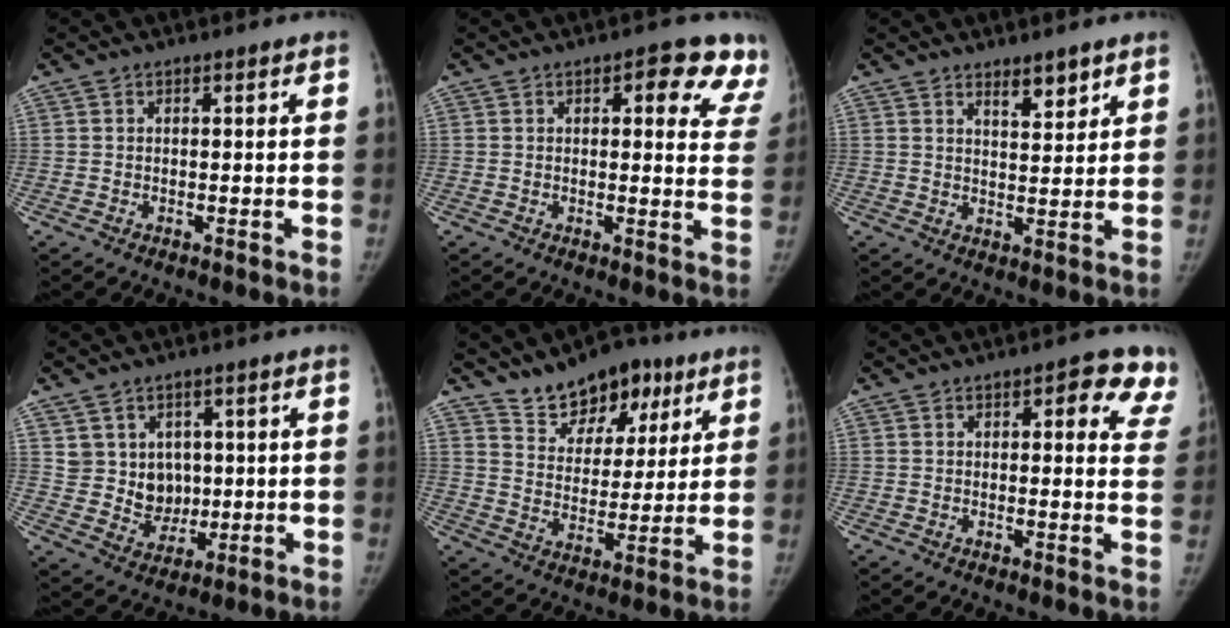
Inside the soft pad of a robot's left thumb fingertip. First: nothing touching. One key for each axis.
{"total": 11.9, "fx": 6.6, "fy": 5.0, "fz": 8.5, "tx": -0.052, "ty": -0.024, "tz": 0.057}
{"total": 4.5, "fx": 3.3, "fy": 1.5, "fz": 2.7, "tx": -0.026, "ty": -0.027, "tz": 0.052}
{"total": 7.5, "fx": 2.0, "fy": 6.8, "fz": 2.3, "tx": 0.003, "ty": -0.011, "tz": 0.045}
{"total": 12.9, "fx": 8.8, "fy": 7.6, "fz": 5.6, "tx": -0.041, "ty": -0.043, "tz": 0.147}
{"total": 10.1, "fx": 5.4, "fy": 4.0, "fz": 7.5, "tx": -0.046, "ty": -0.018, "tz": 0.047}